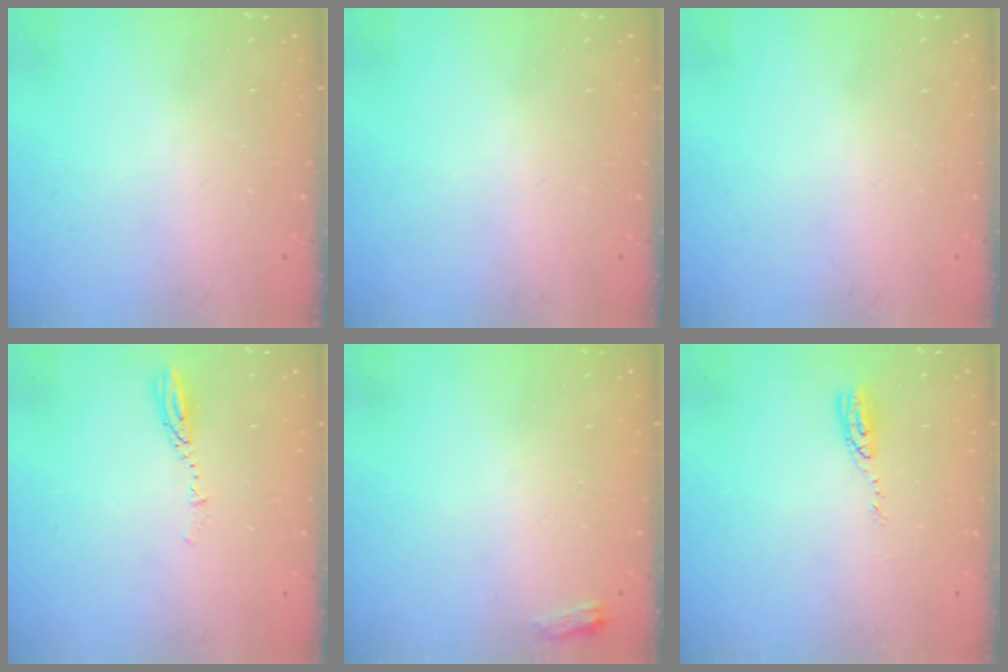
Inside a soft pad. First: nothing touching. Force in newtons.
{"total": 0.0}
{"total": 0.0}
{"total": 3.7, "press": 3.7, "slide": 0.3}
{"total": 2.6, "press": 2.6, "slide": 0.4}
{"total": 7.0, "press": 6.9, "slide": 0.5}